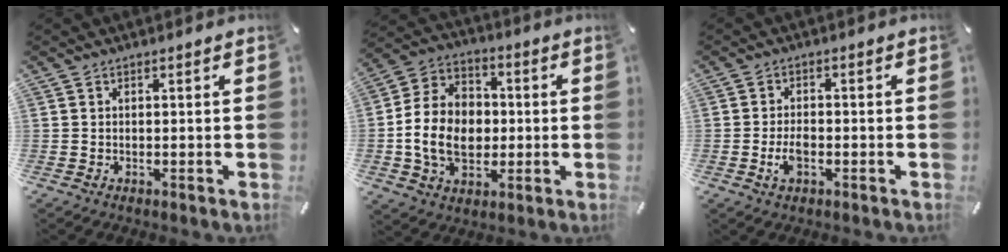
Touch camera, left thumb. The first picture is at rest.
{"total": 13.9, "force": [-1.9, 11.0, 8.2], "torque": [-0.188, 0.019, -0.033]}
{"total": 4.3, "force": [-1.4, 2.5, 3.2], "torque": [-0.067, 0.005, -0.027]}